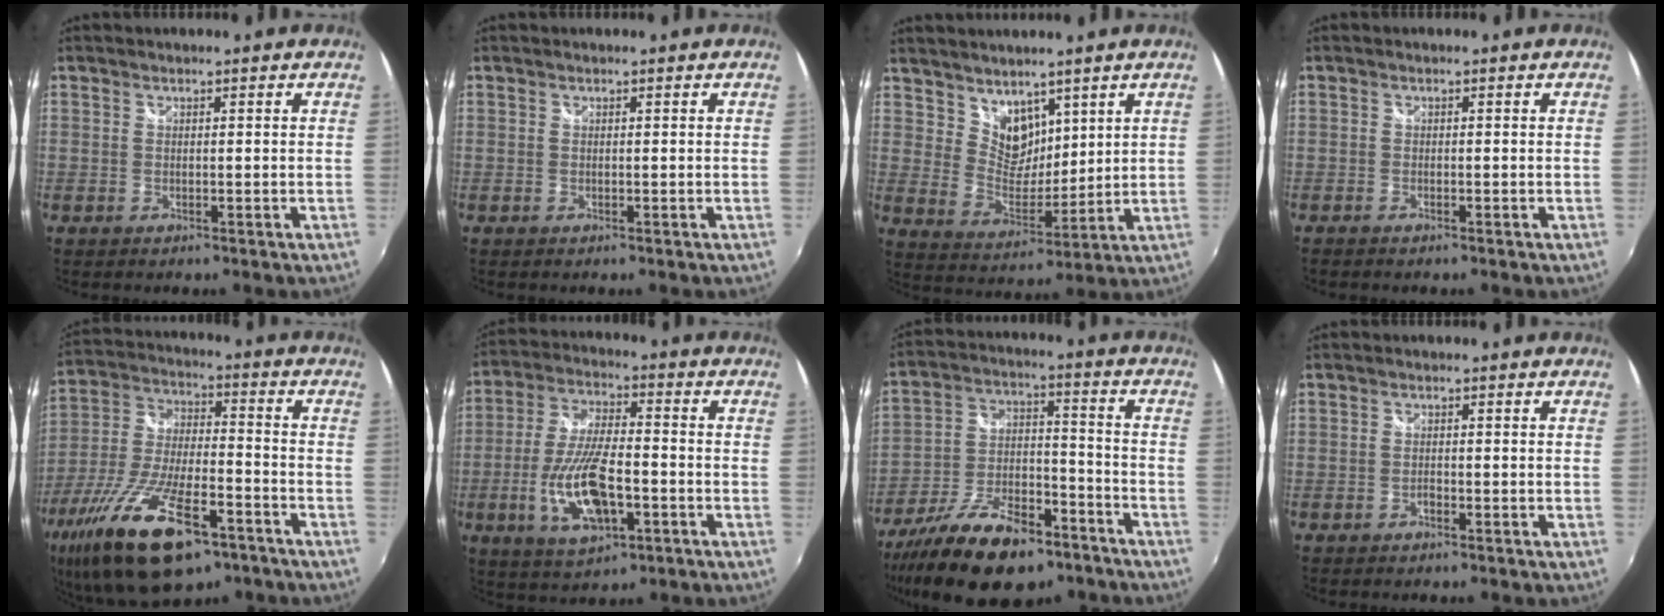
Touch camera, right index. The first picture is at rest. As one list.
[{"total": 0.0}, {"total": 7.9, "force": [5.6, 5.0, 2.6], "torque": [-0.035, -0.001, 0.113]}, {"total": 1.0, "force": [-0.9, 0.3, 0.4], "torque": [-0.011, -0.003, -0.018]}, {"total": 24.5, "force": [-14.4, 9.2, 17.6], "torque": [-0.359, -0.051, -0.248]}, {"total": 14.1, "force": [-4.2, 5.4, 12.3], "torque": [-0.254, -0.009, -0.074]}, {"total": 20.6, "force": [-14.1, 8.8, 12.2], "torque": [-0.233, -0.015, -0.230]}, {"total": 0.7, "force": [-0.5, 0.4, 0.2], "torque": [-0.004, 0.000, -0.011]}]